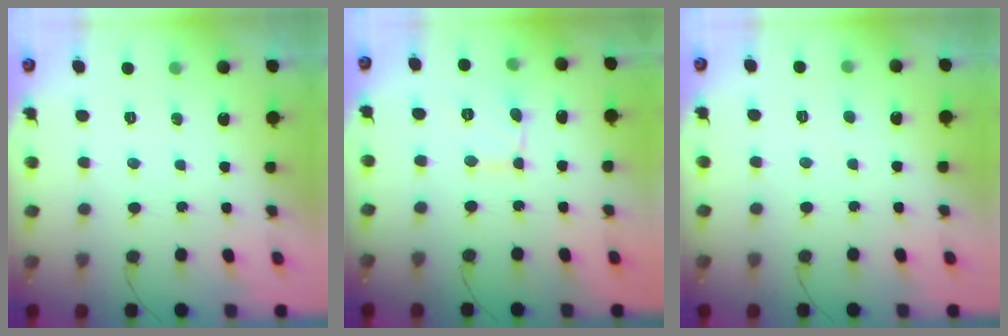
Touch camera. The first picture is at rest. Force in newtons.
{"total": 2.6, "press": 2.6, "slide": 0.2}
{"total": 2.4, "press": 2.4, "slide": 0.2}